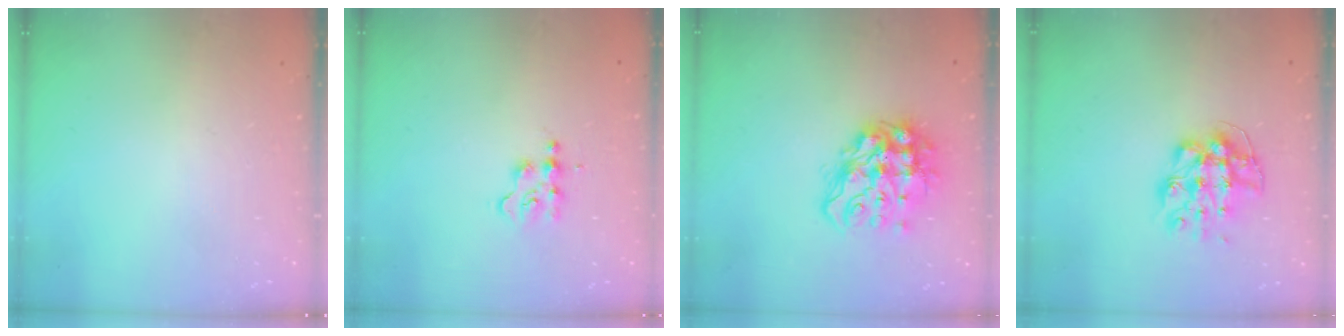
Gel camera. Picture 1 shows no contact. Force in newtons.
{"total": 3.0, "press": 3.0, "slide": 0.4}
{"total": 16.3, "press": 16.2, "slide": 1.9}
{"total": 11.2, "press": 11.1, "slide": 0.9}